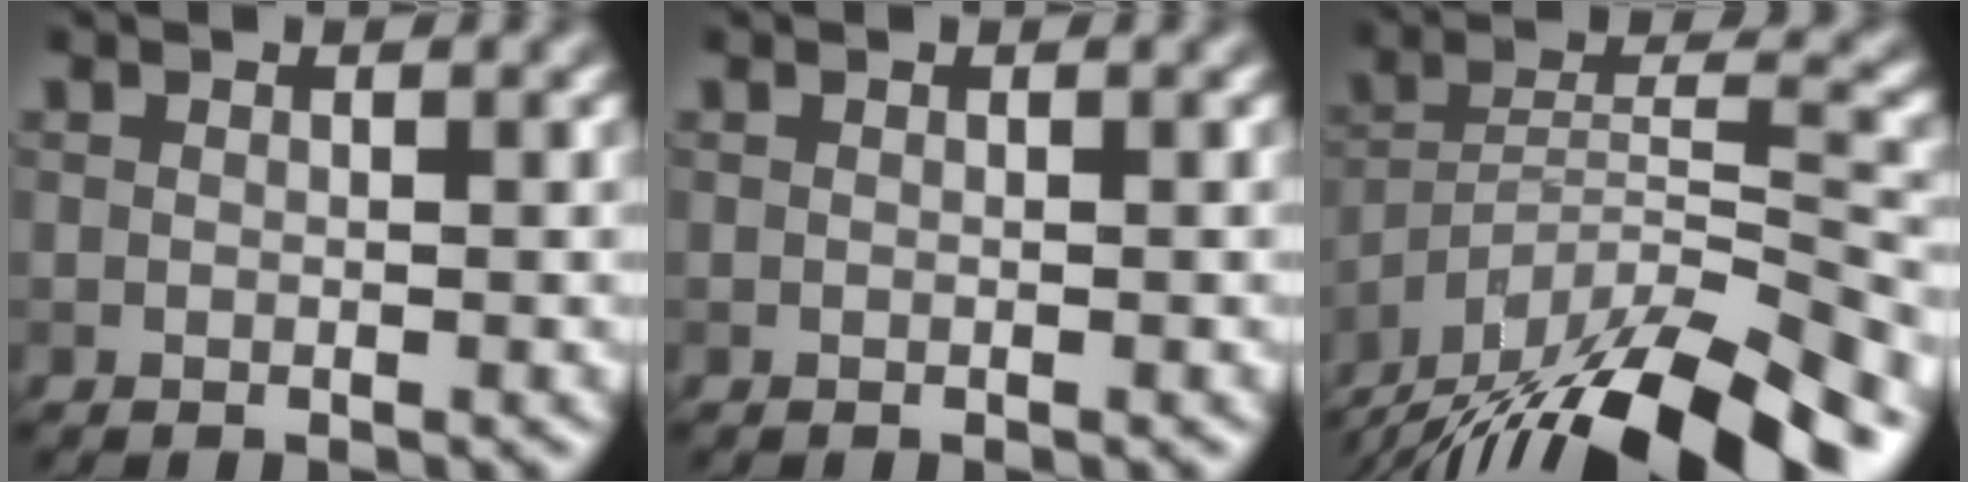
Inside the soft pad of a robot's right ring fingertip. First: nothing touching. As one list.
[{"total": 0.0}, {"total": 16.3, "force": [-13.4, 3.5, 8.6], "torque": [-0.140, 0.007, -0.206]}]